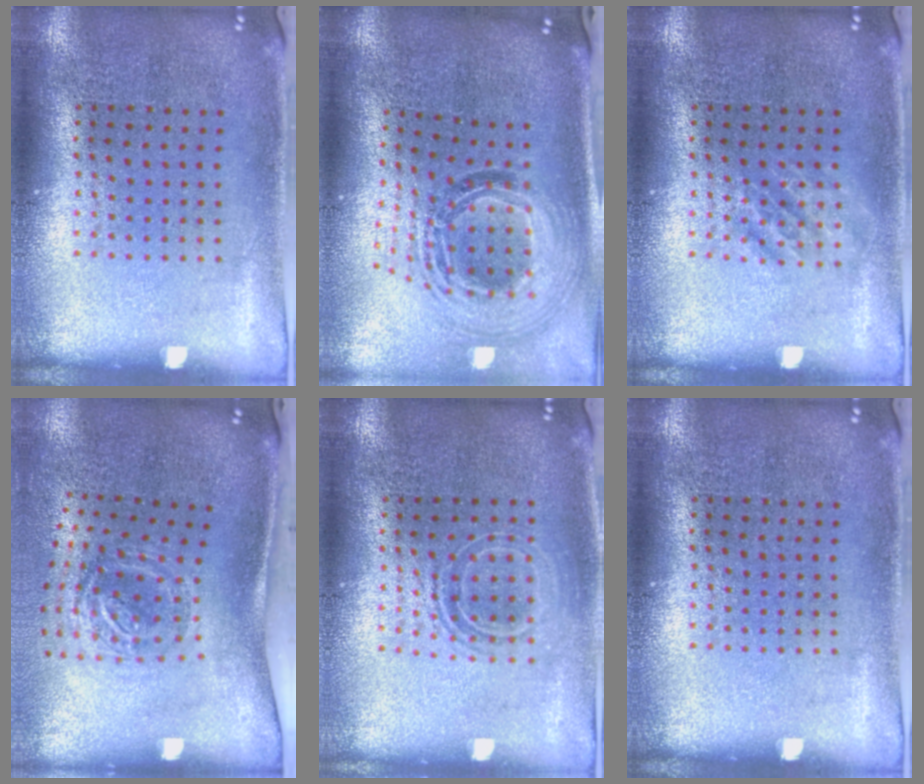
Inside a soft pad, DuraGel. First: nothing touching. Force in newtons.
{"total": 1.9, "press": 1.6, "slide": 1.0}
{"total": 1.4, "press": 1.4, "slide": 0.2}
{"total": 1.9, "press": 1.2, "slide": 1.5}
{"total": 1.5, "press": 1.2, "slide": 0.9}
{"total": 0.0}